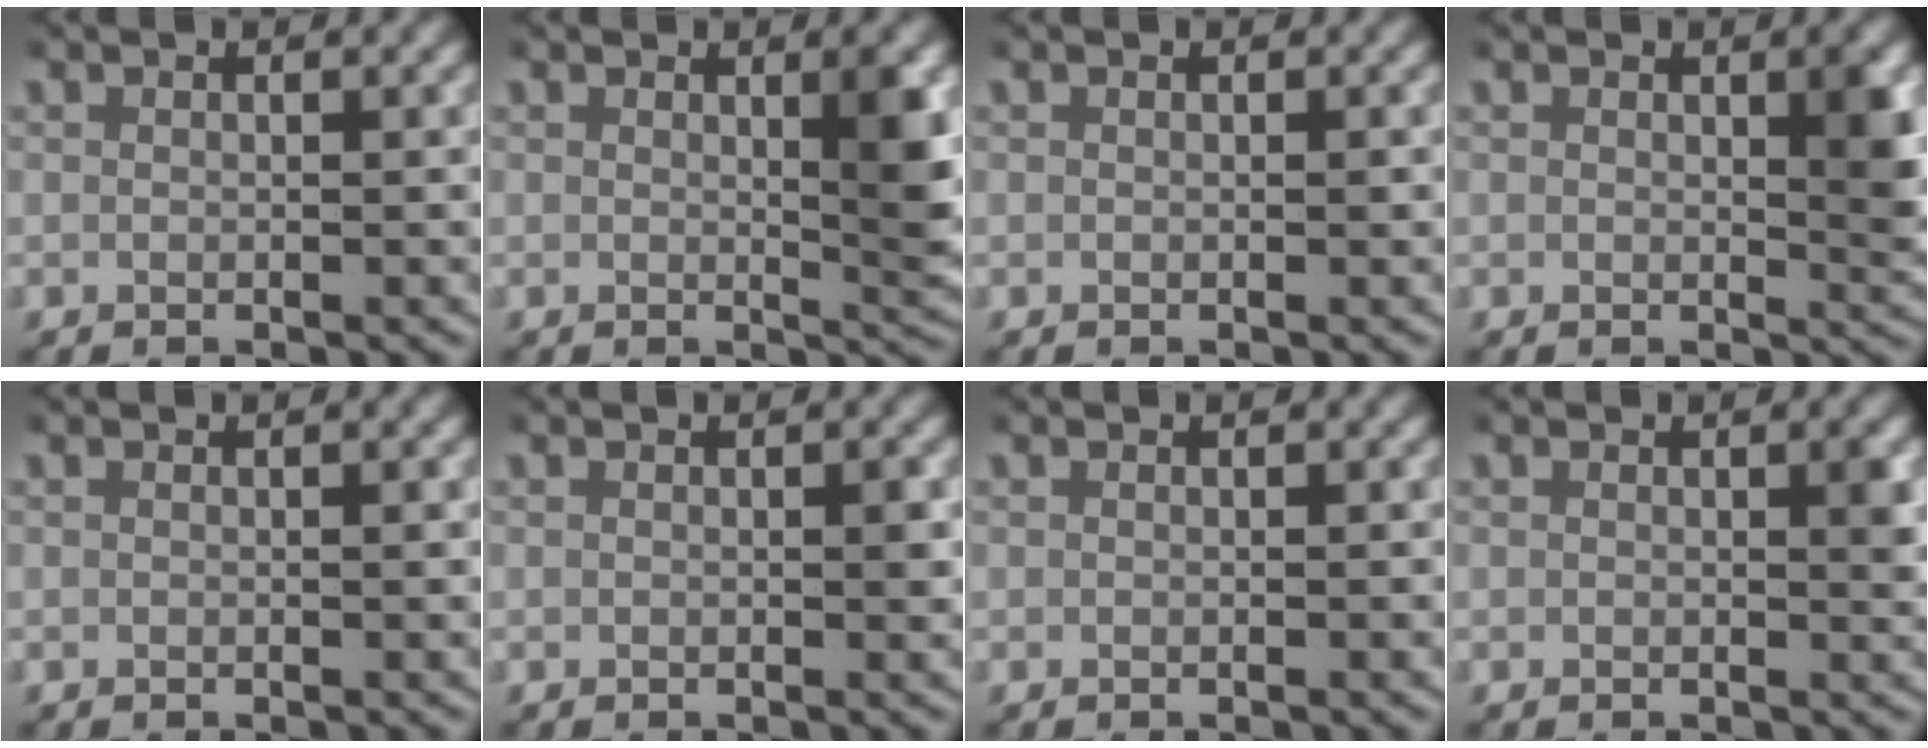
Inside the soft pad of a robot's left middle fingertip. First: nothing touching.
{"total": 3.2, "force": [0.7, 0.6, 3.0], "torque": [-0.029, -0.010, 0.012]}
{"total": 0.0}
{"total": 2.7, "force": [0.6, 0.8, 2.5], "torque": [-0.021, -0.010, 0.011]}
{"total": 0.0}
{"total": 0.6, "force": [0.1, 0.1, 0.5], "torque": [-0.005, -0.001, 0.001]}
{"total": 0.0}
{"total": 1.0, "force": [0.3, 0.1, 0.9], "torque": [-0.004, -0.002, 0.003]}